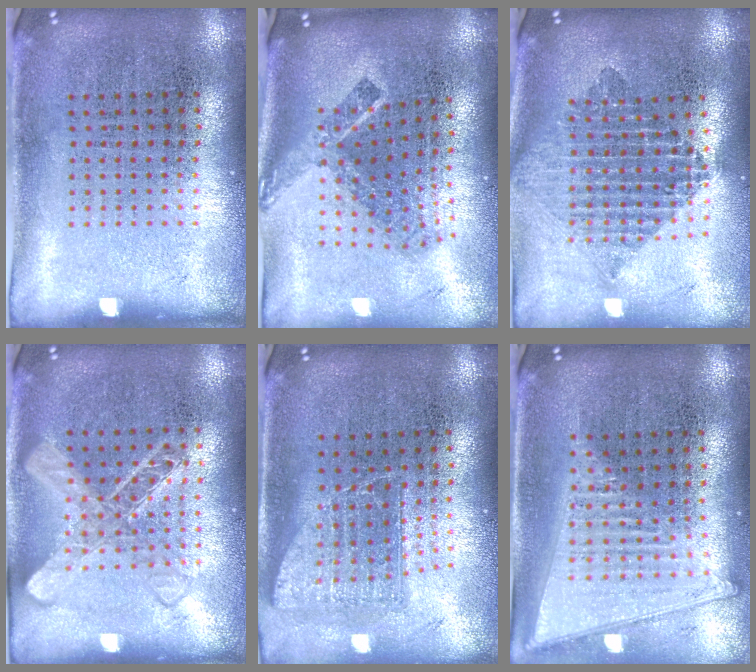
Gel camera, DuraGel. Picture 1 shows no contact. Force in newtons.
{"total": 2.4, "press": 1.6, "slide": 1.8}
{"total": 2.1, "press": 1.7, "slide": 1.3}
{"total": 1.6, "press": 1.6, "slide": 0.4}
{"total": 1.5, "press": 1.2, "slide": 0.9}
{"total": 1.9, "press": 1.7, "slide": 0.9}